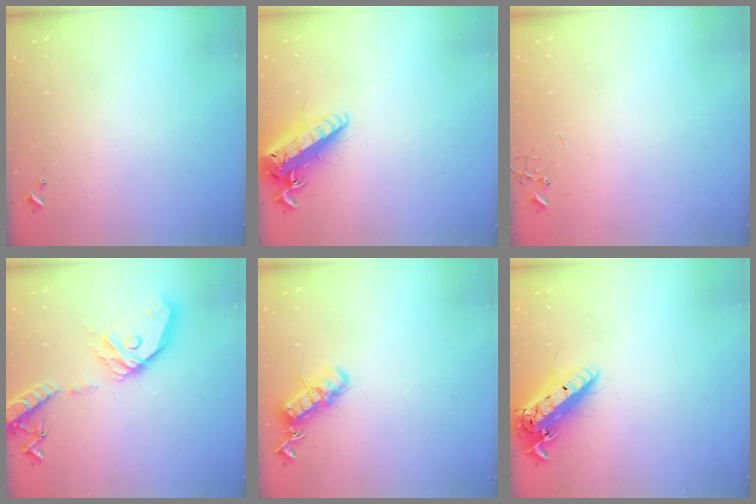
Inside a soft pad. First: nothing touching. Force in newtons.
{"total": 20.4, "press": 19.9, "slide": 4.5}
{"total": 0.0}
{"total": 20.0, "press": 19.7, "slide": 3.5}
{"total": 13.3, "press": 13.3, "slide": 0.9}
{"total": 17.4, "press": 16.9, "slide": 4.1}